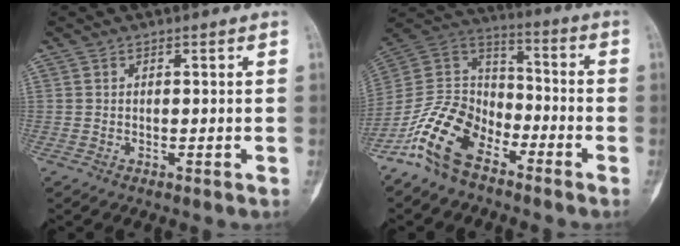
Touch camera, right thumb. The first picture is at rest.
{"total": 14.3, "force": [-9.3, 7.8, 7.5], "torque": [-0.134, 0.070, -0.193]}